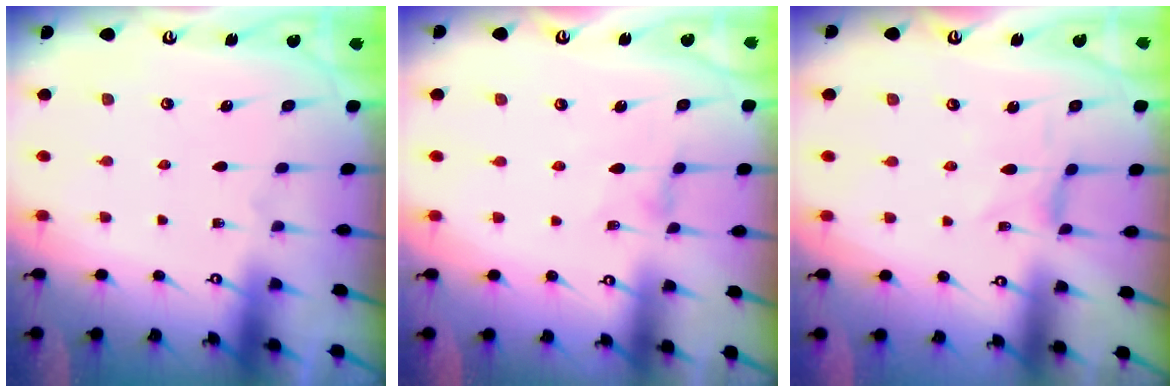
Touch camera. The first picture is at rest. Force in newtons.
{"total": 1.5, "press": 1.5, "slide": 0.3}
{"total": 0.8, "press": 0.8, "slide": 0.2}